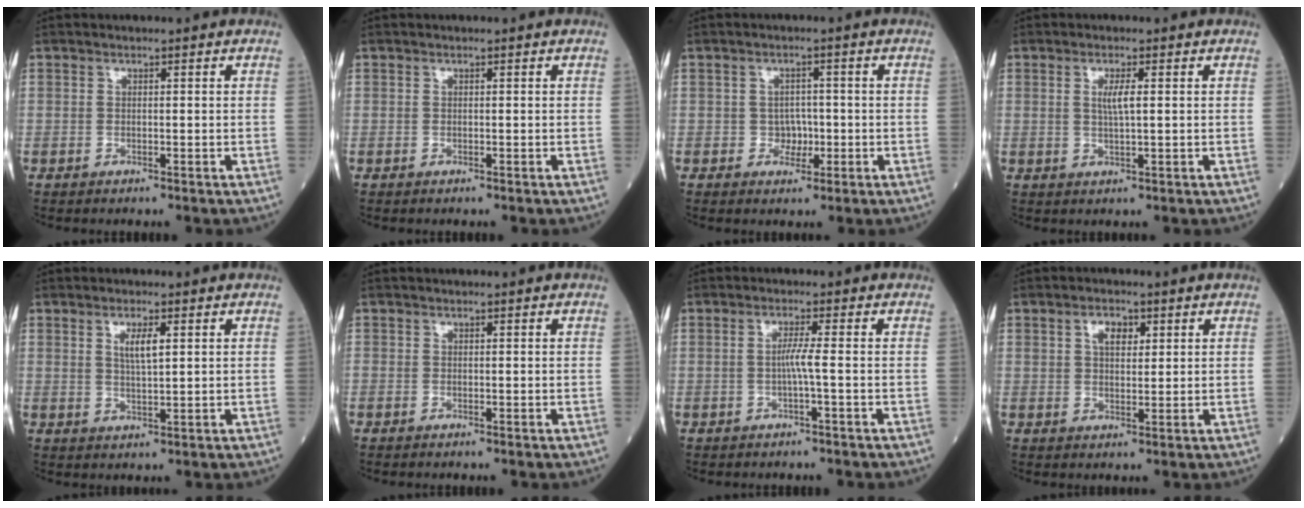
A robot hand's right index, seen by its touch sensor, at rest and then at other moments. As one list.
[{"total": 0.0}, {"total": 2.6, "force": [-0.5, 2.2, 1.2], "torque": [-0.007, 0.007, -0.007]}, {"total": 2.6, "force": [0.5, 0.1, 2.5], "torque": [-0.052, -0.002, 0.009]}, {"total": 3.3, "force": [1.2, 0.6, 3.1], "torque": [-0.059, -0.001, 0.021]}, {"total": 0.0}, {"total": 2.3, "force": [-0.5, -0.6, 2.2], "torque": [-0.041, 0.000, -0.012]}, {"total": 3.7, "force": [1.6, 2.0, 2.6], "torque": [-0.047, 0.007, 0.027]}]